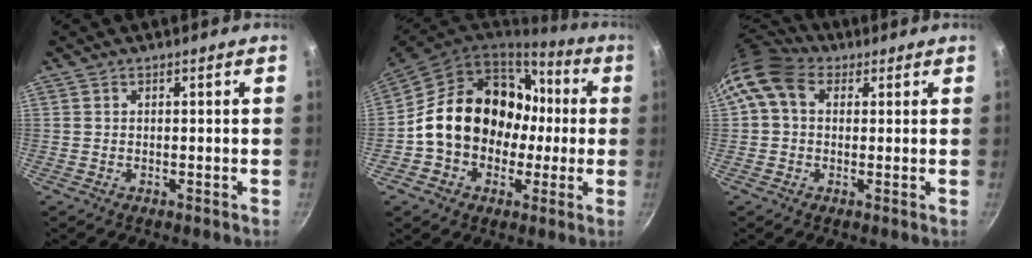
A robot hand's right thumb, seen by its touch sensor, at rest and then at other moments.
{"total": 20.1, "force": [0.1, 16.1, 12.0], "torque": [-0.172, 0.056, 0.009]}
{"total": 10.6, "force": [3.2, 7.7, 6.4], "torque": [-0.119, 0.016, 0.041]}